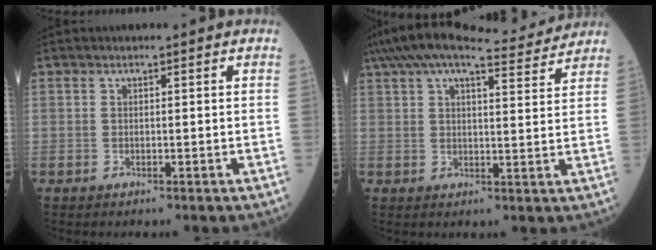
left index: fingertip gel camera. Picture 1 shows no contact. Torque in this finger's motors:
{"motor_torque": [0.77, -1.37, 0.39, 0.09]}